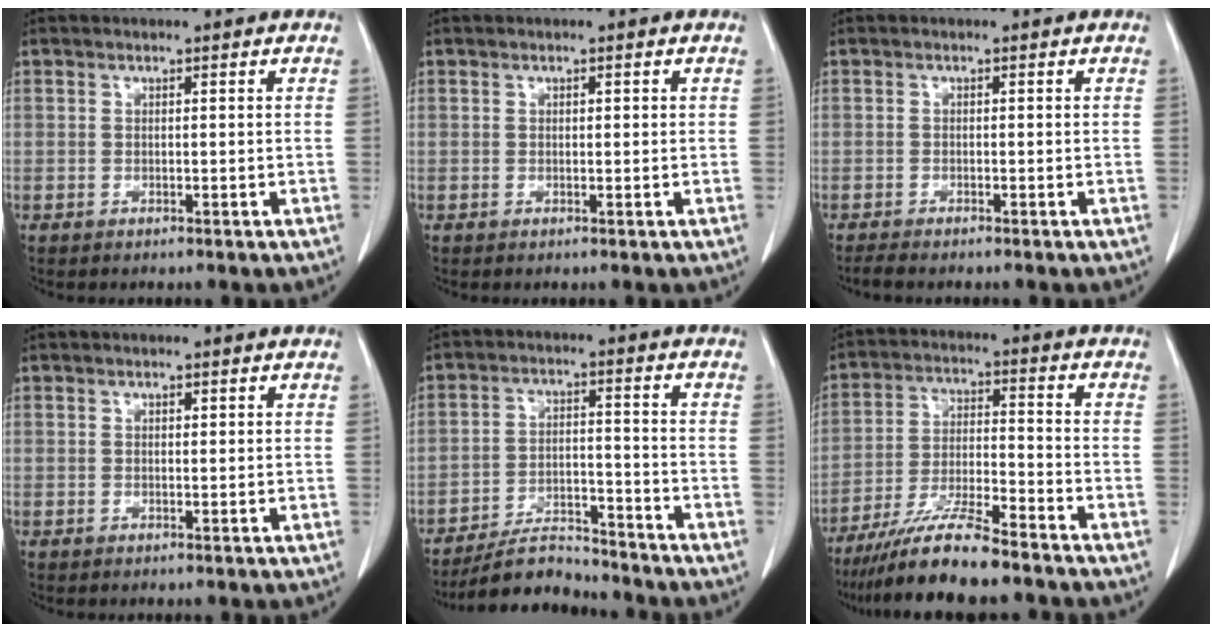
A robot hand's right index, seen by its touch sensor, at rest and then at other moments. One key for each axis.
{"total": 0.6, "fx": 0.2, "fy": 0.3, "fz": 0.5, "tx": -0.006, "ty": 0.001, "tz": 0.003}
{"total": 2.2, "fx": -1.9, "fy": 0.0, "fz": 1.1, "tx": -0.019, "ty": -0.004, "tz": -0.030}
{"total": 0.5, "fx": 0.3, "fy": 0.3, "fz": 0.4, "tx": -0.007, "ty": -0.001, "tz": 0.005}
{"total": 8.1, "fx": -7.8, "fy": 1.6, "fz": 1.6, "tx": -0.025, "ty": 0.000, "tz": -0.136}
{"total": 10.7, "fx": -8.9, "fy": 0.3, "fz": 5.9, "tx": -0.108, "ty": -0.018, "tz": -0.161}